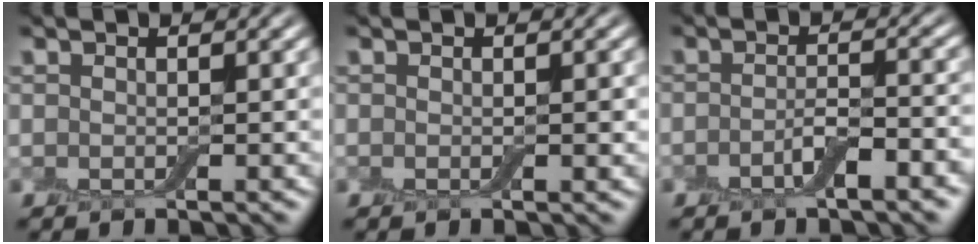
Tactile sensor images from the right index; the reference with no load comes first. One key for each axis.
{"total": 0.7, "fx": -0.1, "fy": 0.3, "fz": 0.7, "tx": -0.010, "ty": -0.002, "tz": -0.001}
{"total": 3.2, "fx": -1.5, "fy": 0.8, "fz": 2.7, "tx": -0.050, "ty": 0.005, "tz": -0.030}